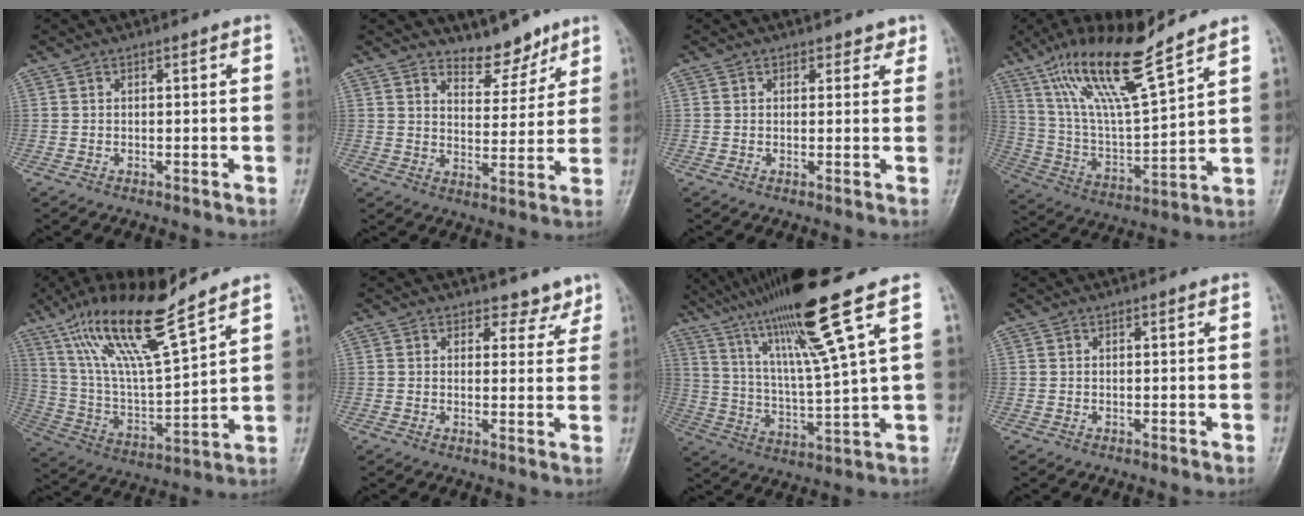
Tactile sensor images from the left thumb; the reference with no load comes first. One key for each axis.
{"total": 7.0, "fx": 6.1, "fy": 3.0, "fz": 1.7, "tx": 0.002, "ty": -0.052, "tz": 0.106}
{"total": 2.0, "fx": 1.6, "fy": 1.2, "fz": 0.4, "tx": 0.018, "ty": -0.008, "tz": 0.014}
{"total": 18.0, "fx": 12.5, "fy": 2.7, "fz": 12.6, "tx": -0.221, "ty": -0.058, "tz": 0.243}
{"total": 18.7, "fx": 12.8, "fy": 3.0, "fz": 13.3, "tx": -0.233, "ty": -0.056, "tz": 0.248}
{"total": 4.0, "fx": 3.4, "fy": 2.2, "fz": 0.2, "tx": 0.025, "ty": -0.026, "tz": 0.035}
{"total": 17.5, "fx": 10.9, "fy": -0.7, "fz": 13.7, "tx": -0.238, "ty": -0.041, "tz": 0.194}
{"total": 0.0}